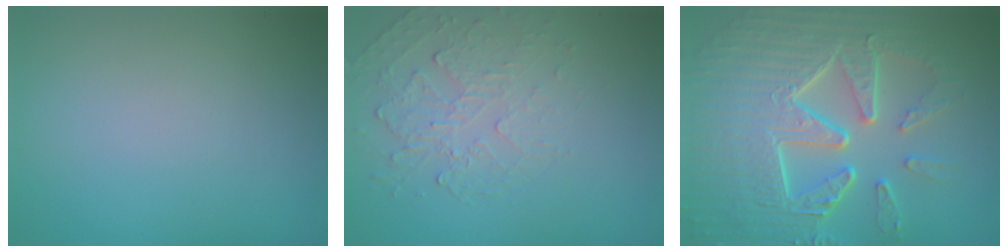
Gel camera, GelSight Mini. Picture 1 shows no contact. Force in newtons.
{"total": 2.2, "press": 1.1, "slide": 1.9}
{"total": 9.8, "press": 6.6, "slide": 7.2}